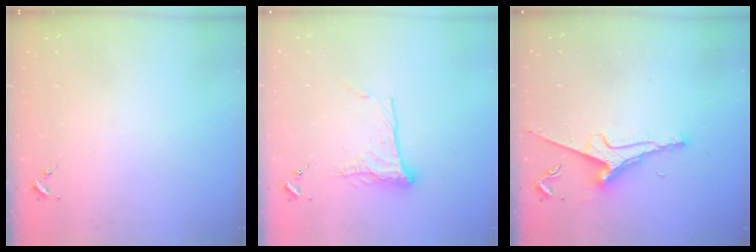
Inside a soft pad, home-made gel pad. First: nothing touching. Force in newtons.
{"total": 11.7, "press": 11.7, "slide": 0.8}
{"total": 8.0, "press": 7.9, "slide": 1.2}